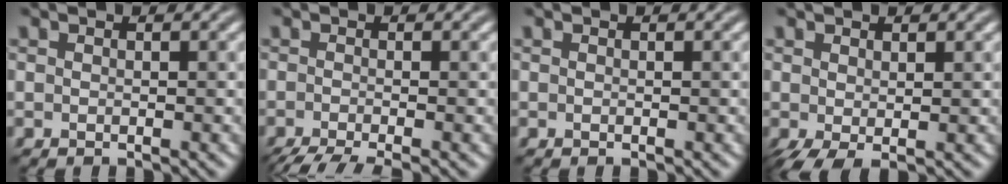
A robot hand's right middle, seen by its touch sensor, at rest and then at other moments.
{"total": 4.6, "force": [-3.2, 1.0, 3.1], "torque": [-0.042, -0.011, -0.061]}
{"total": 0.0}
{"total": 2.0, "force": [-0.1, 0.9, 1.8], "torque": [-0.045, -0.003, -0.003]}